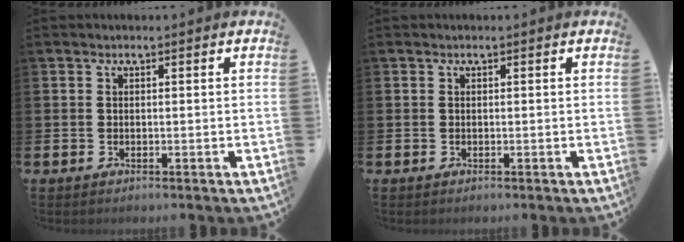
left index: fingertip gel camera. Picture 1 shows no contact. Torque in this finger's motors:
{"motor_torque": [0.00, 0.00, 0.00, 0.00]}